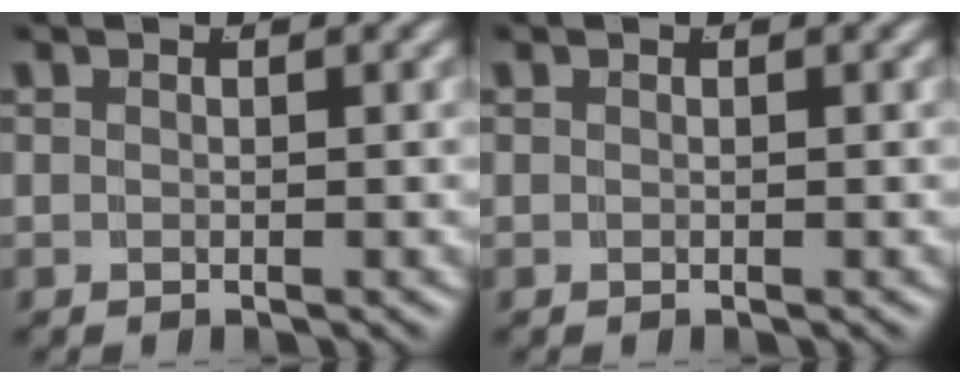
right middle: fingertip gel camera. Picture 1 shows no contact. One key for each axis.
{"total": 0.0}